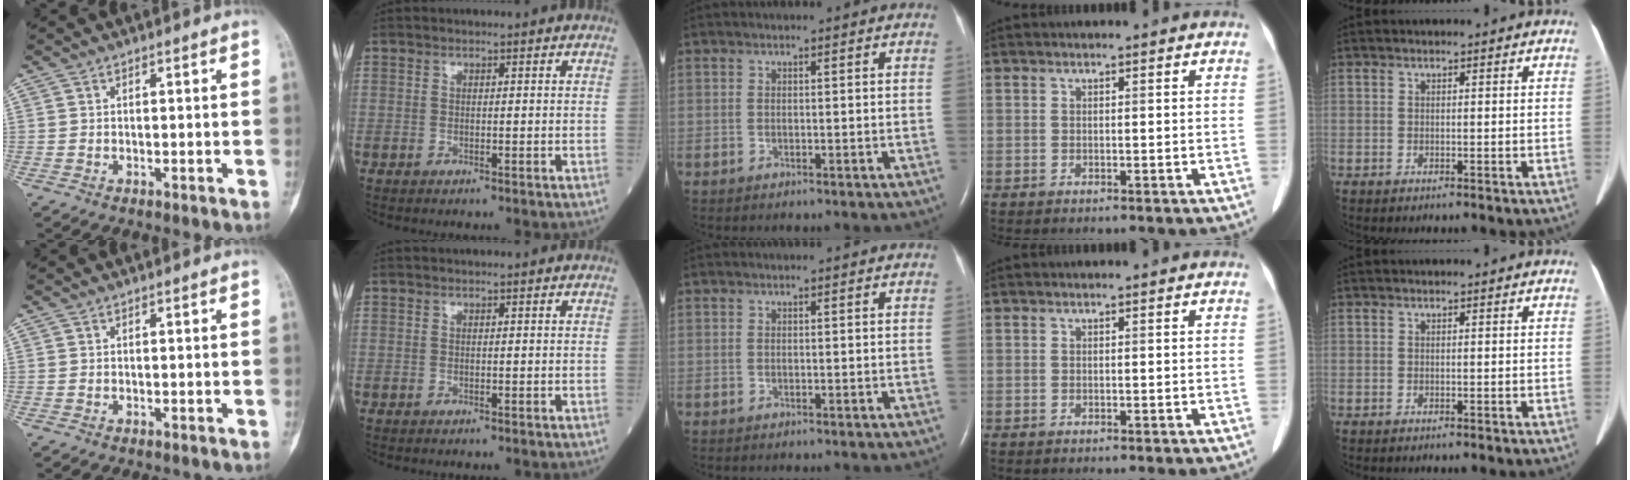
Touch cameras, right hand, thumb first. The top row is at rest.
{}